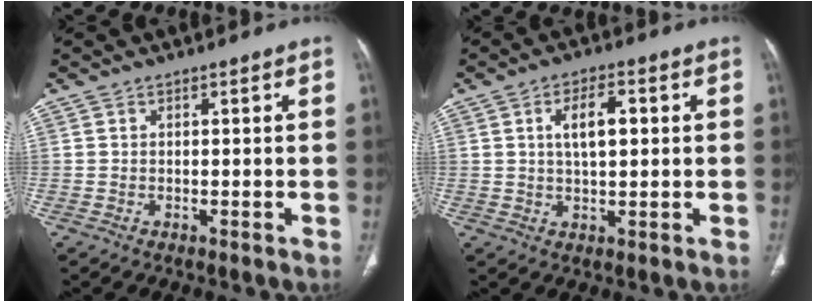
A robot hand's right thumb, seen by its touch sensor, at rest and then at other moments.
{"total": 6.4, "force": [1.4, 3.0, 5.5], "torque": [-0.087, 0.003, 0.023]}